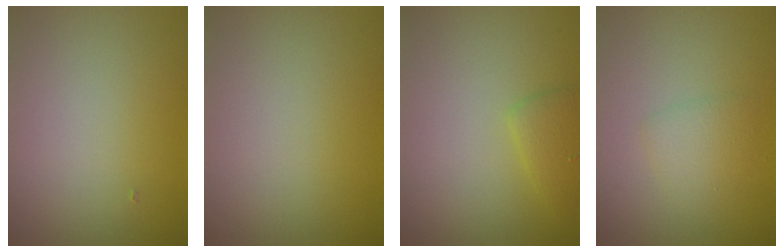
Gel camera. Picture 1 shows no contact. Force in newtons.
{"total": 0.0}
{"total": 1.9, "press": 1.9, "slide": 0.0}
{"total": 1.9, "press": 1.9, "slide": 0.1}